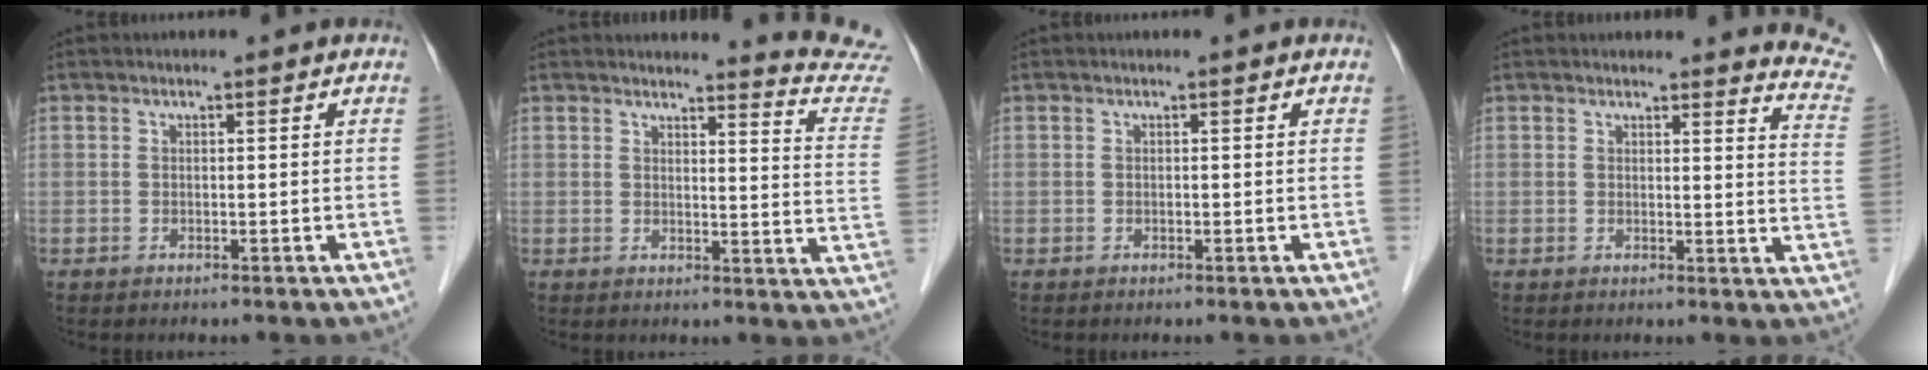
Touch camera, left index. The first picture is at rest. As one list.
[{"total": 10.7, "force": [10.6, -1.7, 0.1], "torque": [-0.001, -0.126, 0.097]}, {"total": 0.0}, {"total": 8.7, "force": [8.7, -0.2, 0.5], "torque": [0.011, -0.087, 0.061]}]